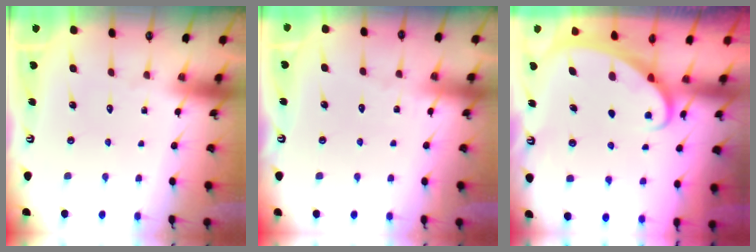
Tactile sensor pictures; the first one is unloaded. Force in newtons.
{"total": 3.0, "press": 2.9, "slide": 0.3}
{"total": 1.9, "press": 1.9, "slide": 0.2}